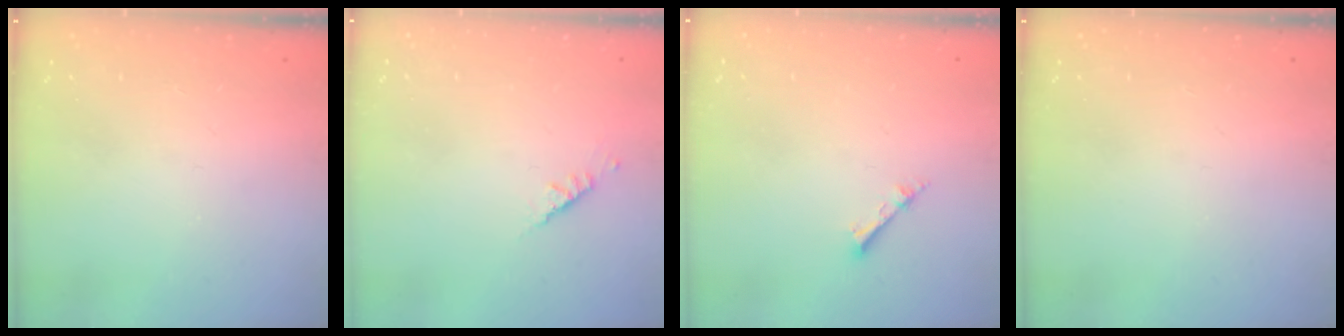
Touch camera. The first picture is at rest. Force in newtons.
{"total": 2.5, "press": 2.4, "slide": 0.7}
{"total": 2.1, "press": 2.1, "slide": 0.3}
{"total": 0.0}